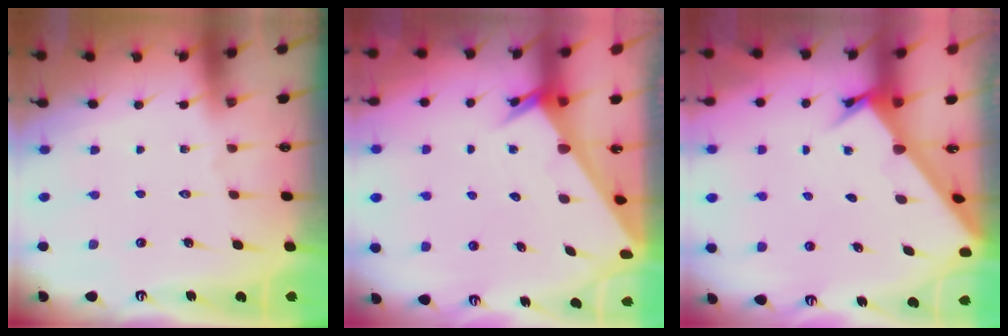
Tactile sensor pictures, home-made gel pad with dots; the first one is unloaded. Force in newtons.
{"total": 2.4, "press": 2.4, "slide": 0.0}
{"total": 2.2, "press": 2.2, "slide": 0.2}